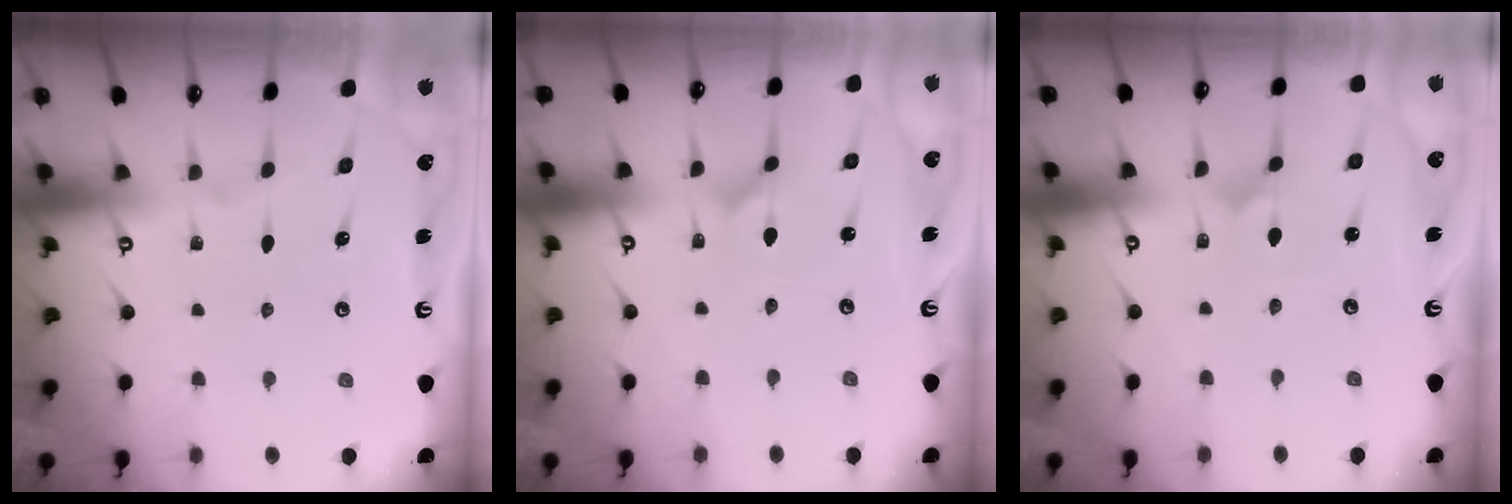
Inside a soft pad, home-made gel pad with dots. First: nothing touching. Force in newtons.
{"total": 0.9, "press": 0.9, "slide": 0.0}
{"total": 1.7, "press": 1.7, "slide": 0.0}